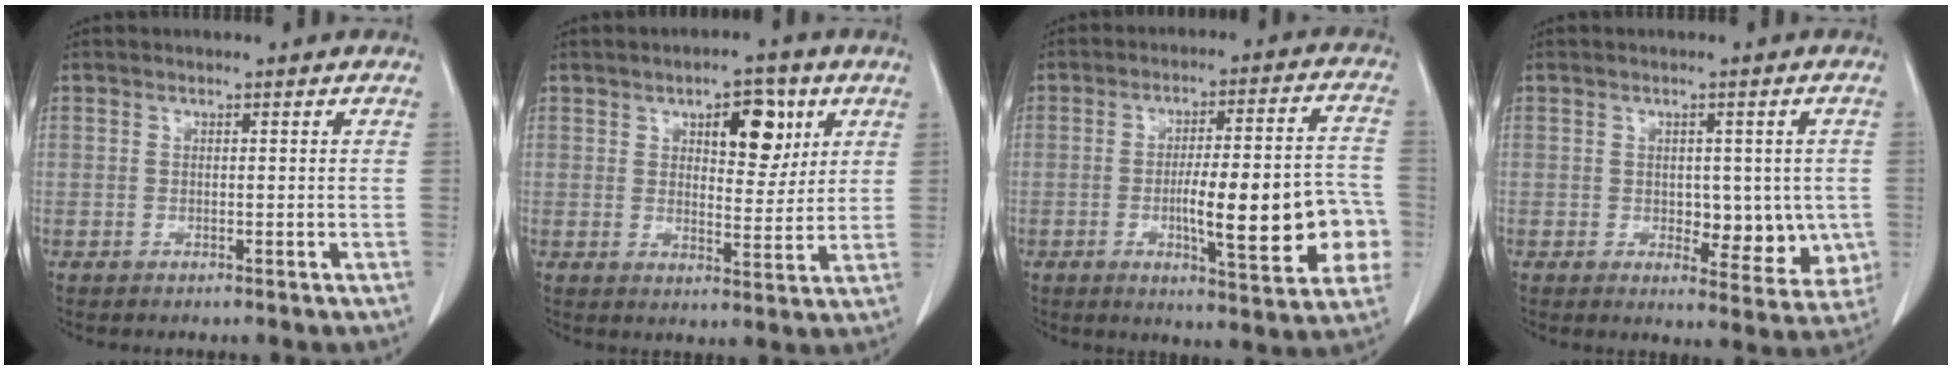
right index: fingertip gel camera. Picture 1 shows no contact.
{"total": 7.9, "force": [3.5, 3.4, 6.3], "torque": [-0.084, 0.005, 0.053]}
{"total": 17.1, "force": [-3.6, 3.5, 16.3], "torque": [-0.199, 0.023, -0.040]}
{"total": 8.6, "force": [-0.7, 4.8, 7.1], "torque": [-0.066, 0.000, 0.000]}